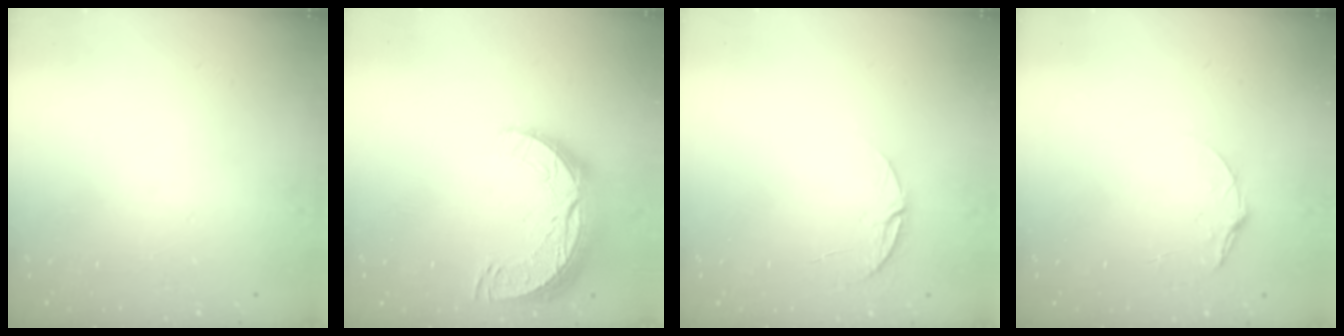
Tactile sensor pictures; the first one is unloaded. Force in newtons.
{"total": 12.7, "press": 12.6, "slide": 0.9}
{"total": 5.6, "press": 5.5, "slide": 0.6}
{"total": 5.8, "press": 5.8, "slide": 0.5}